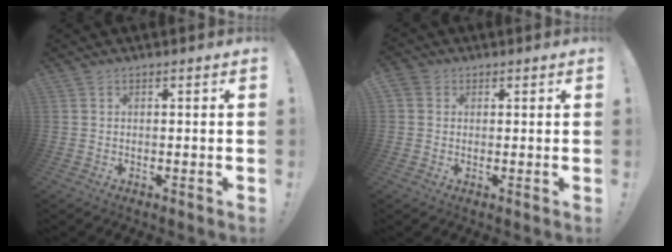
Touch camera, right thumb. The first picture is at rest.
{"total": 2.9, "force": [1.0, 2.5, 1.1], "torque": [-0.019, 0.001, 0.019]}